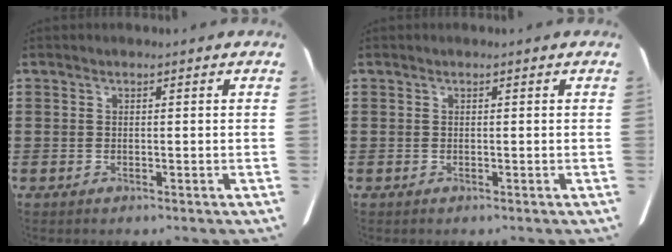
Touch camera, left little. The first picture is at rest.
{"total": 0.0}